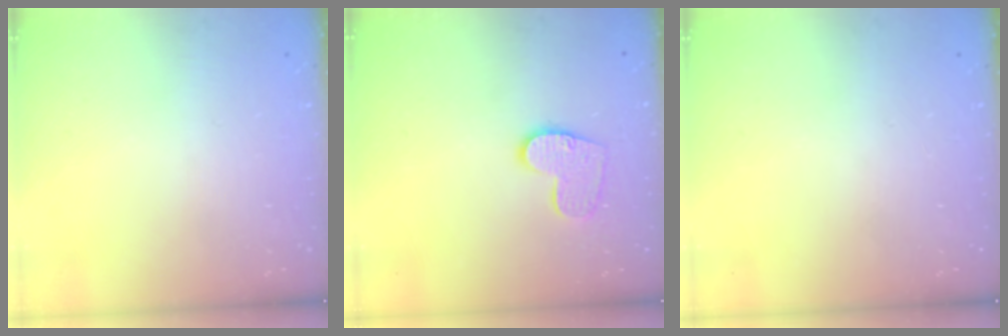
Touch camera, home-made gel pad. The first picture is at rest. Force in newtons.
{"total": 10.4, "press": 10.4, "slide": 0.7}
{"total": 0.0}